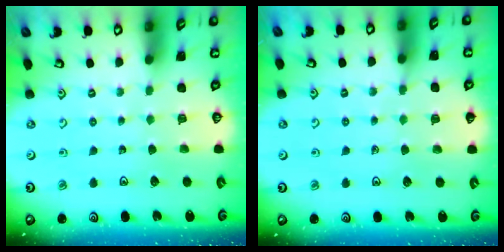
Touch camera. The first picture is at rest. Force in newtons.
{"total": 5.5, "press": 5.4, "slide": 0.7}